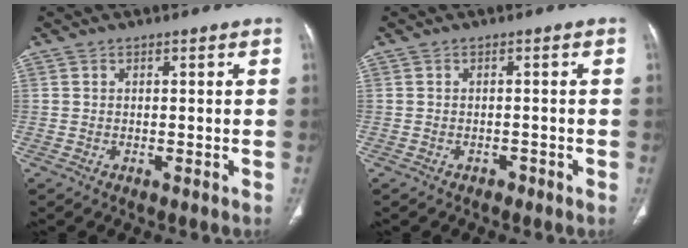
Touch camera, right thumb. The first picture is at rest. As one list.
[{"total": 1.0, "force": [-0.6, 0.7, -0.2], "torque": [0.004, 0.006, -0.012]}]